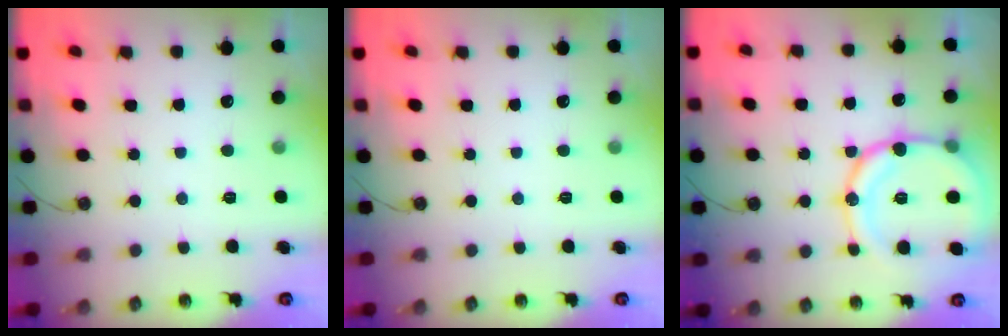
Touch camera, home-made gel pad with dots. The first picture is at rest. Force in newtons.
{"total": 0.0}
{"total": 18.3, "press": 18.0, "slide": 3.5}